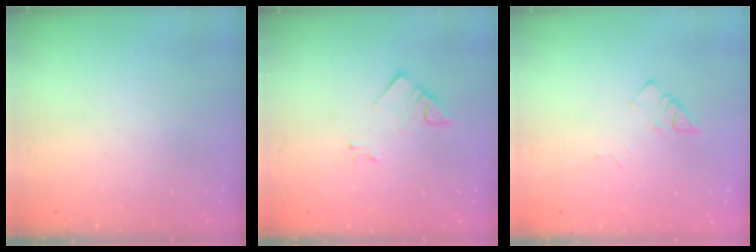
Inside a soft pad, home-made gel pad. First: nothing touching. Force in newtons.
{"total": 3.3, "press": 3.3, "slide": 0.1}
{"total": 4.1, "press": 4.0, "slide": 0.7}